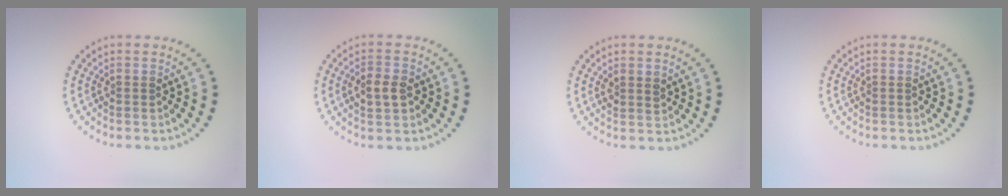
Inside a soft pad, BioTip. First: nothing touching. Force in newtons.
{"total": 2.6, "press": 2.6, "slide": 0.2}
{"total": 1.2, "press": 1.0, "slide": 0.5}
{"total": 0.0}